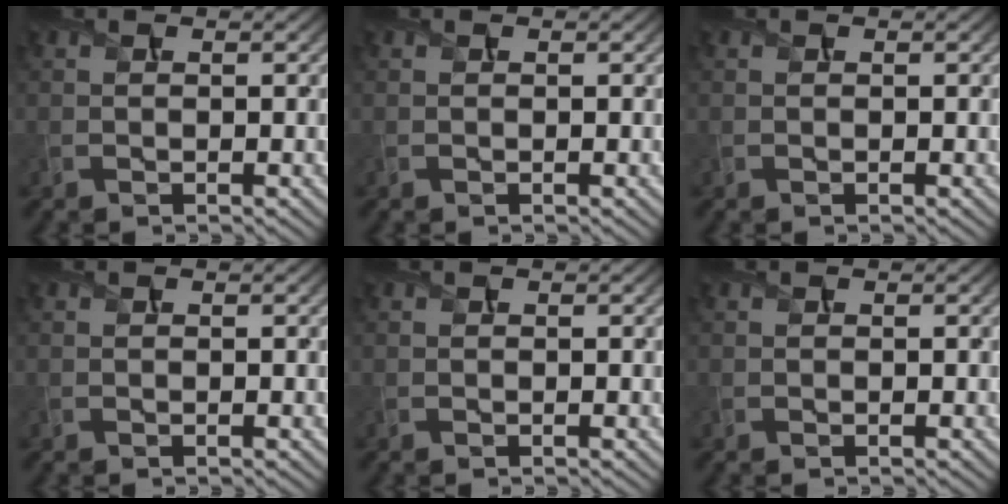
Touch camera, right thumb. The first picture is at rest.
{"total": 0.0}
{"total": 0.0}
{"total": 0.0}
{"total": 0.0}
{"total": 0.0}